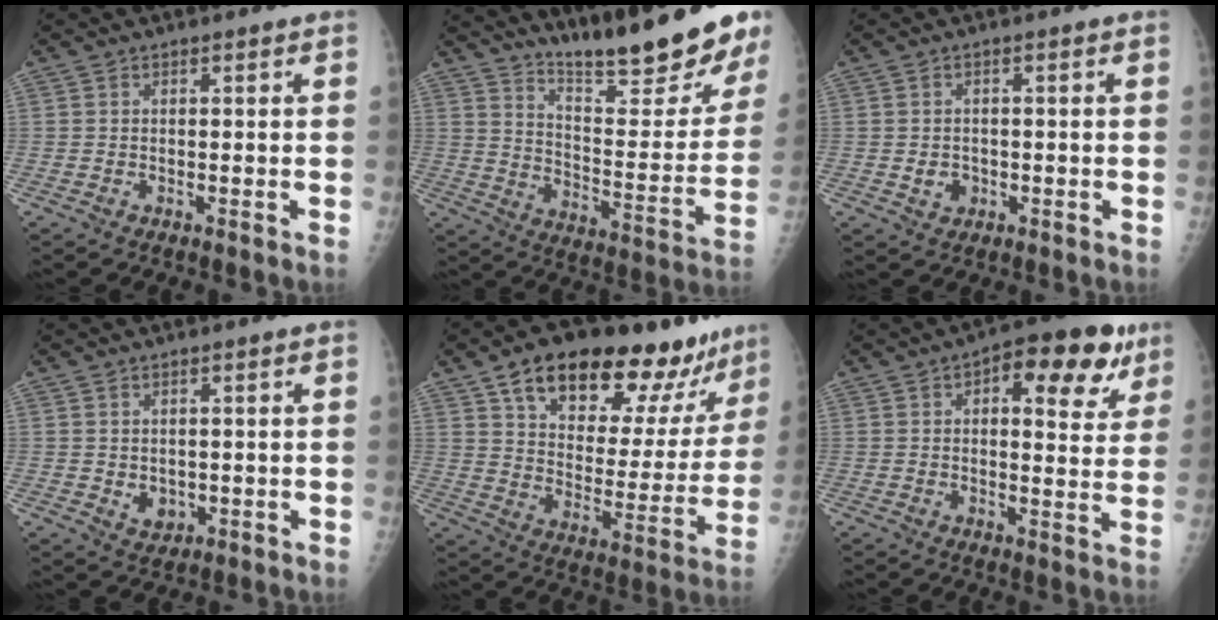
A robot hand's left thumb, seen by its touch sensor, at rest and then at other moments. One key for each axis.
{"total": 22.2, "fx": 18.0, "fy": 3.0, "fz": 12.6, "tx": -0.157, "ty": -0.129, "tz": 0.266}
{"total": 2.8, "fx": -0.6, "fy": 2.4, "fz": 1.3, "tx": -0.010, "ty": 0.003, "tz": -0.002}
{"total": 3.2, "fx": -0.2, "fy": 2.6, "fz": 1.9, "tx": -0.016, "ty": -0.002, "tz": 0.007}
{"total": 24.8, "fx": 17.4, "fy": 10.4, "fz": 14.2, "tx": -0.168, "ty": -0.060, "tz": 0.264}
{"total": 14.2, "fx": 6.5, "fy": 6.5, "fz": 10.9, "tx": -0.097, "ty": -0.004, "tz": 0.078}